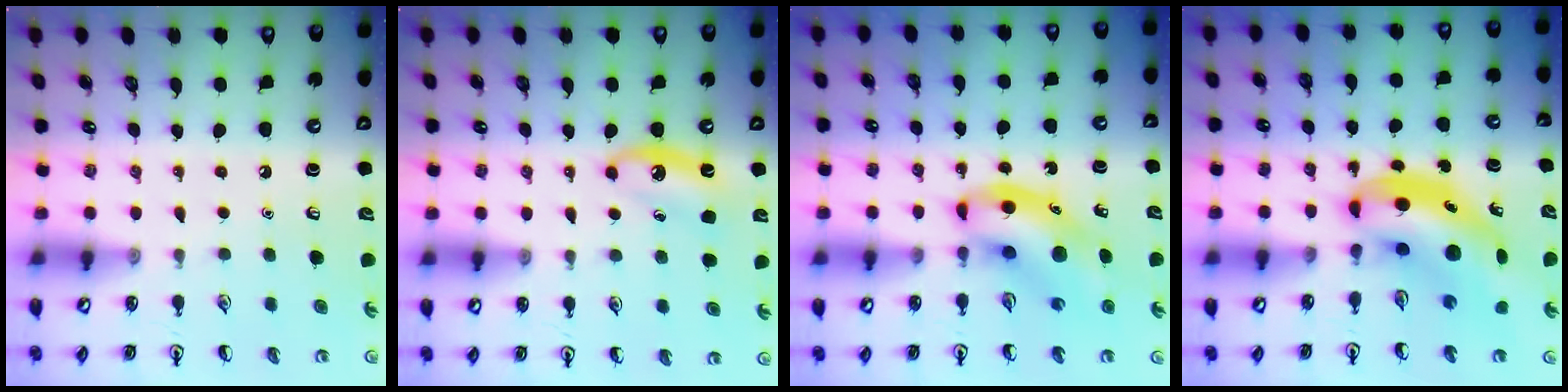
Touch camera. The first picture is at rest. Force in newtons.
{"total": 6.8, "press": 6.5, "slide": 2.0}
{"total": 11.6, "press": 11.2, "slide": 3.2}
{"total": 7.7, "press": 7.6, "slide": 1.4}